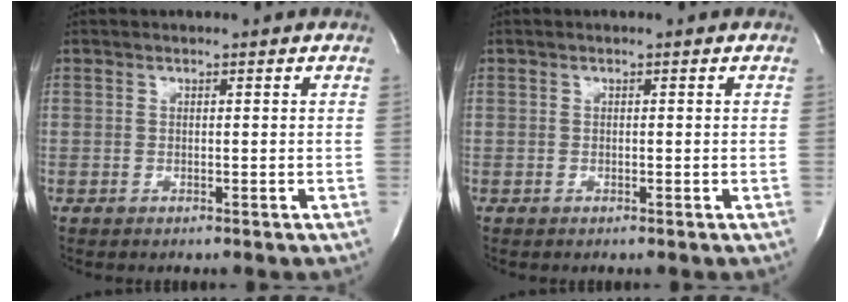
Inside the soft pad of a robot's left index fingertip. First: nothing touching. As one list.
[{"total": 0.0}]